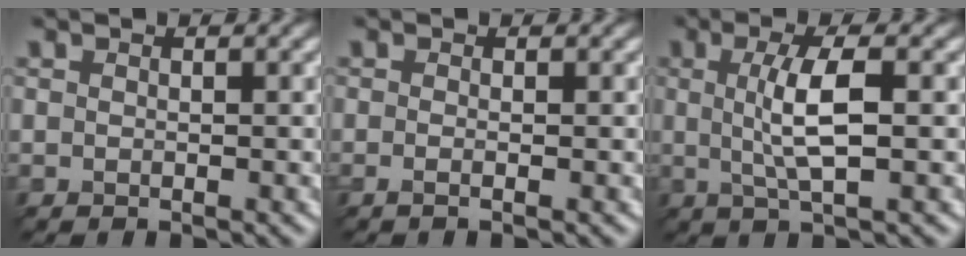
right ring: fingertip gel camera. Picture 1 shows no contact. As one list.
[{"total": 0.7, "force": [-0.5, 0.0, 0.5], "torque": [-0.017, -0.006, -0.007]}, {"total": 2.9, "force": [-0.1, -0.3, 2.9], "torque": [-0.092, 0.003, 0.026]}]